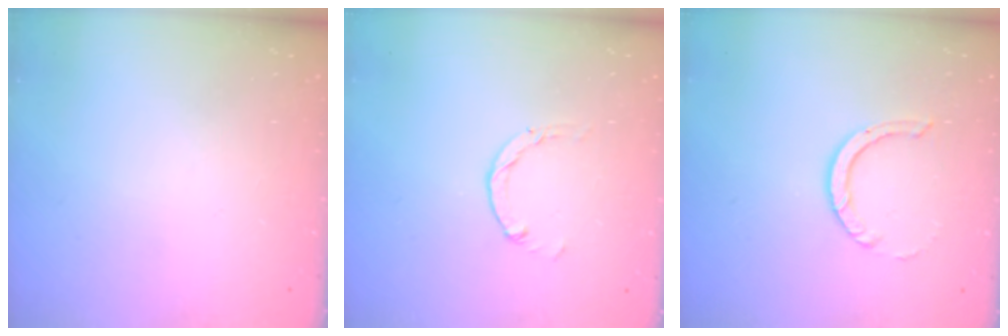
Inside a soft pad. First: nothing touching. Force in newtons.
{"total": 1.5, "press": 1.5, "slide": 0.2}
{"total": 4.6, "press": 4.6, "slide": 0.3}